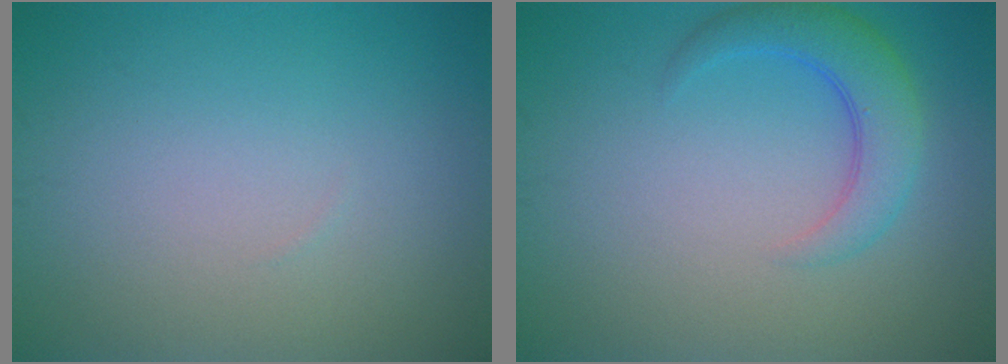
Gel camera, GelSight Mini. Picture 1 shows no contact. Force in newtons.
{"total": 3.8, "press": 3.7, "slide": 0.3}